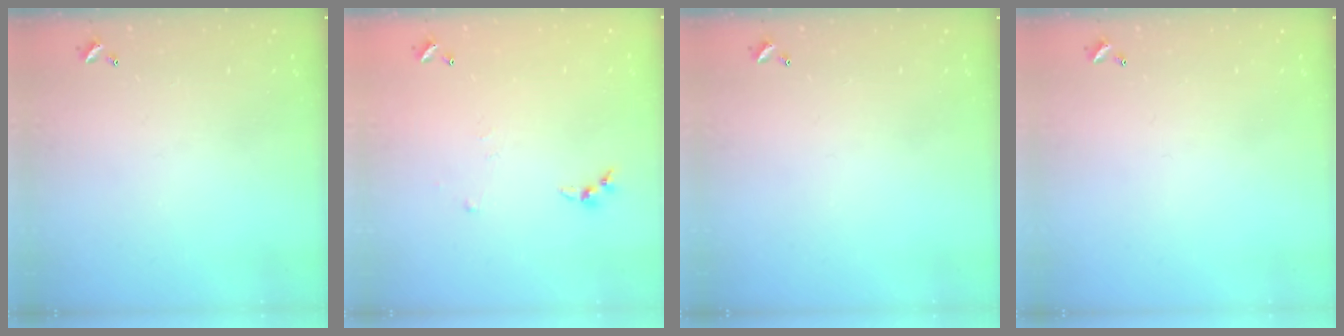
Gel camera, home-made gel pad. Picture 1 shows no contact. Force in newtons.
{"total": 3.3, "press": 3.3, "slide": 0.5}
{"total": 0.0}
{"total": 0.0}